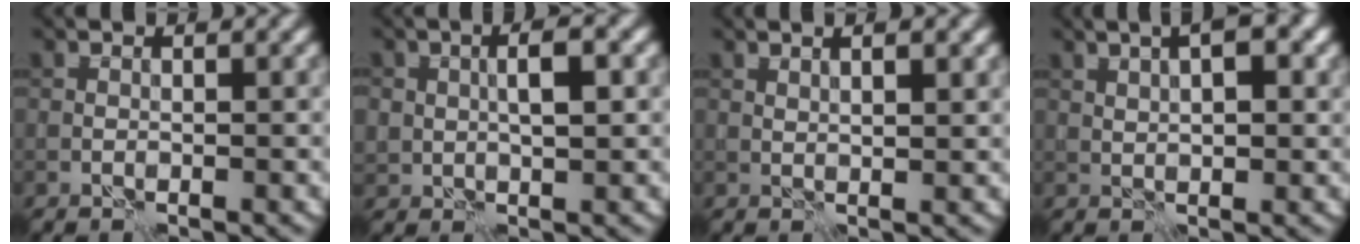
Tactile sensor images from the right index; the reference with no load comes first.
{"total": 3.3, "force": [0.7, 1.6, 2.8], "torque": [-0.053, 0.004, 0.012]}
{"total": 2.9, "force": [1.7, 0.8, 2.3], "torque": [-0.020, 0.000, 0.014]}
{"total": 6.4, "force": [2.8, 3.0, 5.0], "torque": [-0.057, 0.033, 0.018]}